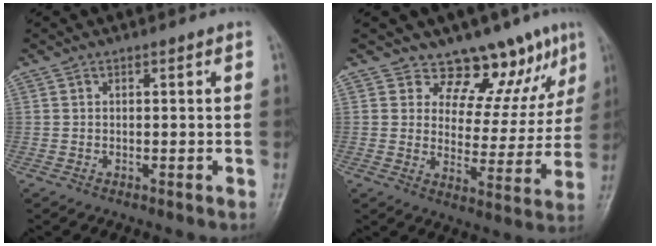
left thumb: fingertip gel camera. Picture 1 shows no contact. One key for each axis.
{"total": 11.0, "fx": 8.6, "fy": 5.6, "fz": 4.1, "tx": -0.010, "ty": -0.064, "tz": 0.114}